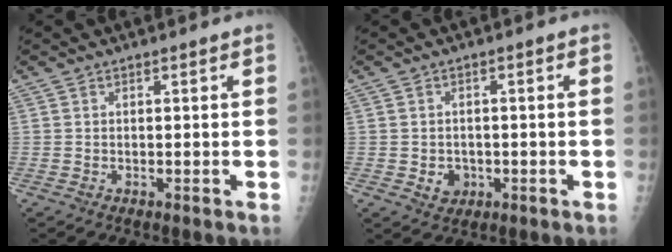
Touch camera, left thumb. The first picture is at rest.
{"total": 3.6, "force": [-0.9, 3.2, 1.5], "torque": [-0.005, 0.003, -0.007]}